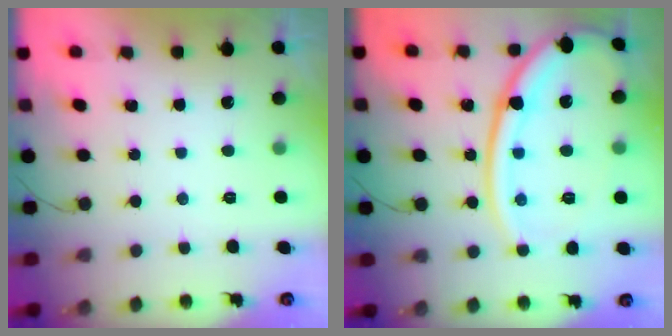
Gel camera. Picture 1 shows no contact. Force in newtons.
{"total": 19.2, "press": 19.0, "slide": 2.2}